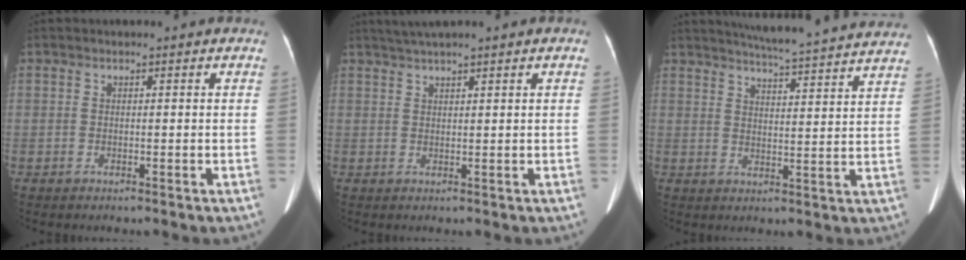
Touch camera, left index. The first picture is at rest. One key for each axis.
{"total": 4.0, "fx": 3.1, "fy": -0.4, "fz": 2.4, "tx": -0.049, "ty": 0.028, "tz": 0.061}
{"total": 20.4, "fx": 19.0, "fy": -0.1, "fz": 7.5, "tx": -0.119, "ty": -0.021, "tz": 0.235}